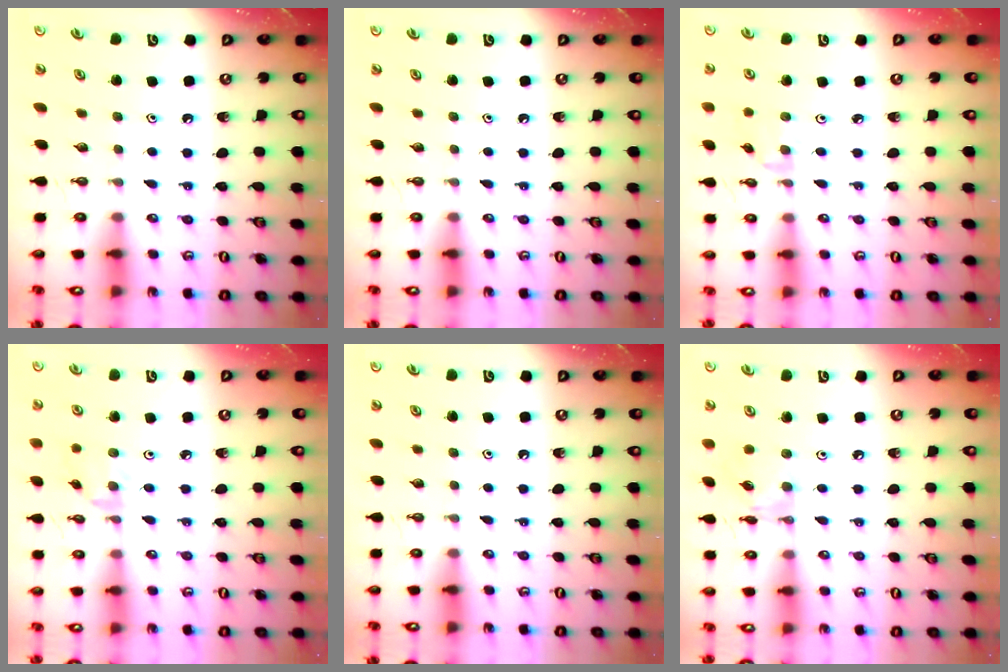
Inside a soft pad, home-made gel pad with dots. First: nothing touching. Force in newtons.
{"total": 0.0}
{"total": 0.7, "press": 0.7, "slide": 0.2}
{"total": 3.0, "press": 2.9, "slide": 0.4}
{"total": 0.0}
{"total": 3.3, "press": 3.3, "slide": 0.3}